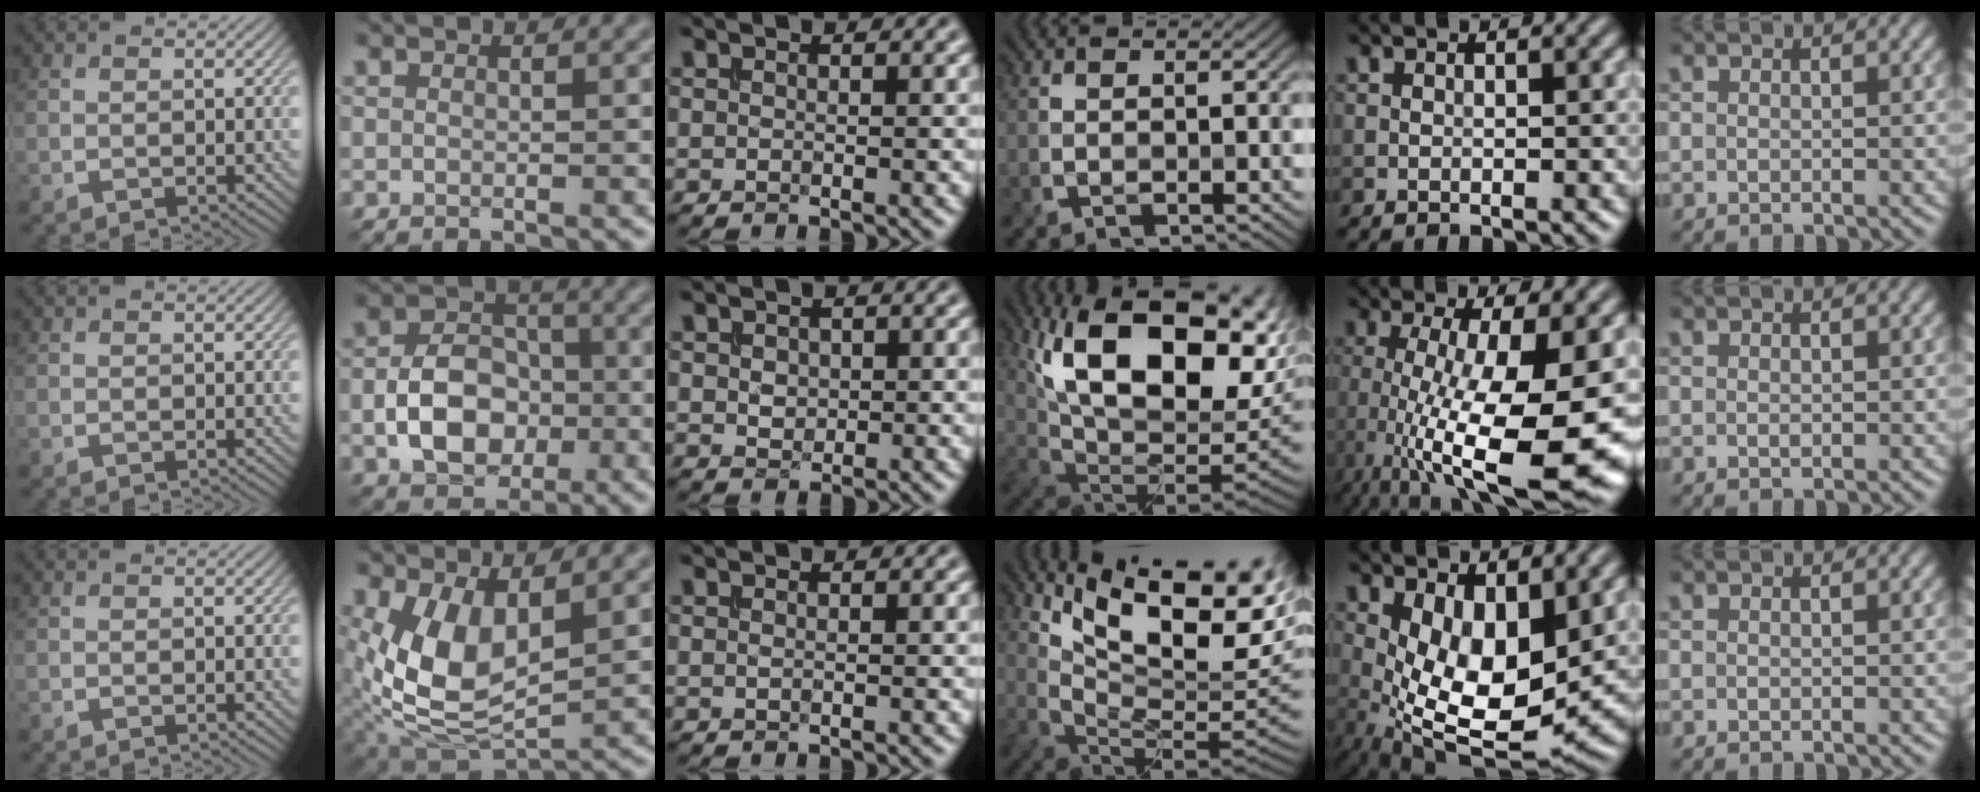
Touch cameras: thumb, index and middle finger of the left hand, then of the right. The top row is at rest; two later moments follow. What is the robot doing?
{"motion": "insert", "object": "drawer"}